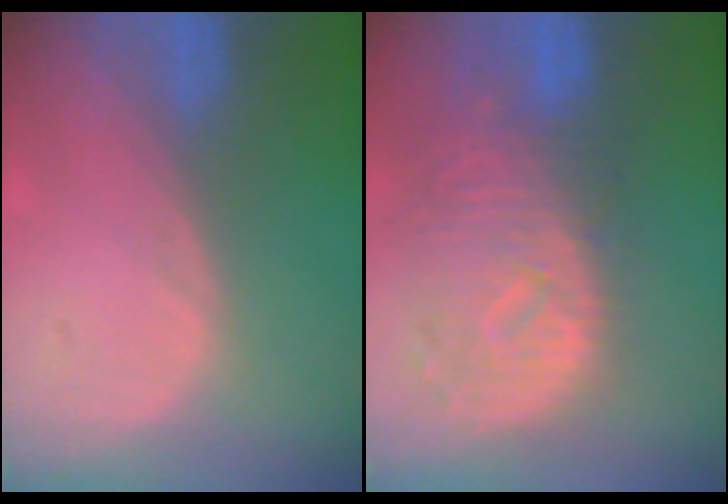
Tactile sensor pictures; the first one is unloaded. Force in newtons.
{"total": 11.3, "press": 9.9, "slide": 5.4}